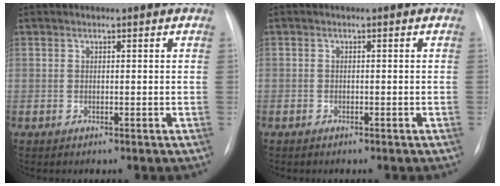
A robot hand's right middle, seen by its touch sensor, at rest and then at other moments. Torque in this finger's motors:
{"motor_torque": [1.06, -1.05, -0.26, -0.21]}